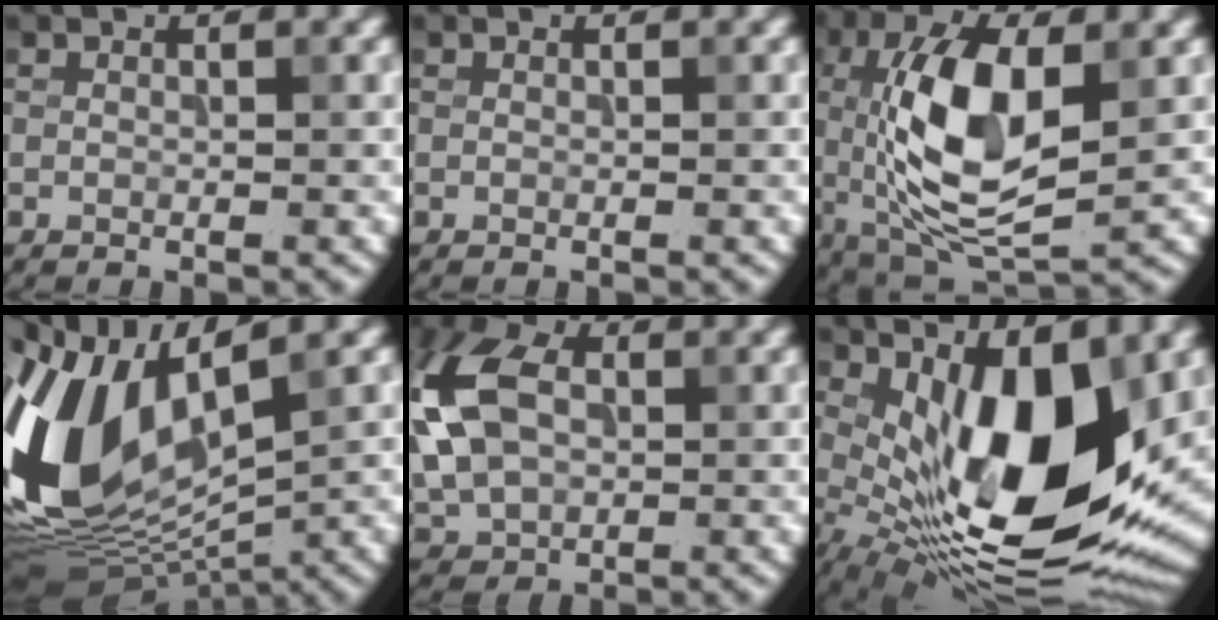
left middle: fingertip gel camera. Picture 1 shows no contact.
{"total": 0.0}
{"total": 10.4, "force": [0.6, 4.5, 9.4], "torque": [-0.182, 0.004, 0.008]}
{"total": 14.0, "force": [2.1, 7.3, 11.7], "torque": [-0.264, -0.001, 0.040]}
{"total": 11.8, "force": [1.3, 7.8, 8.7], "torque": [-0.206, 0.013, 0.012]}
{"total": 13.8, "force": [1.5, 5.5, 12.6], "torque": [-0.196, -0.021, 0.026]}